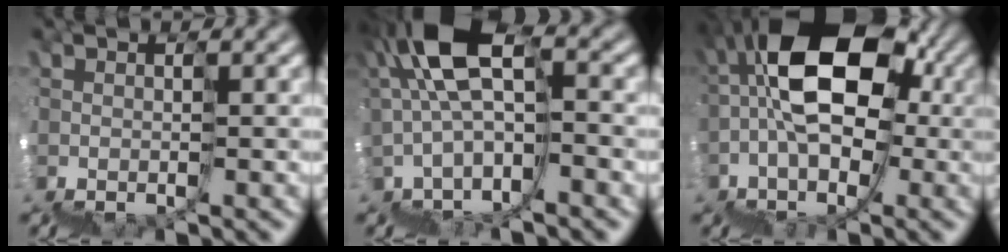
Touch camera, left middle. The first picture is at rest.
{"total": 6.2, "force": [2.1, 3.0, 4.9], "torque": [-0.104, 0.038, 0.029]}
{"total": 9.0, "force": [2.0, 6.1, 6.4], "torque": [-0.070, 0.049, 0.005]}